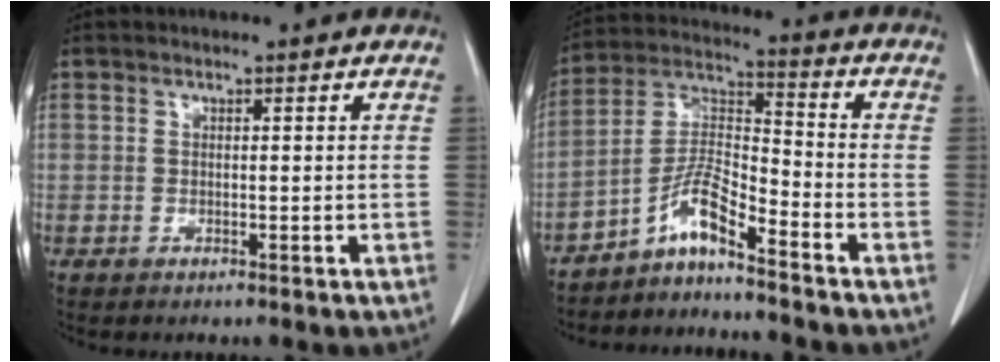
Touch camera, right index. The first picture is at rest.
{"total": 7.1, "force": [-5.4, 0.3, 4.7], "torque": [-0.102, 0.011, -0.104]}